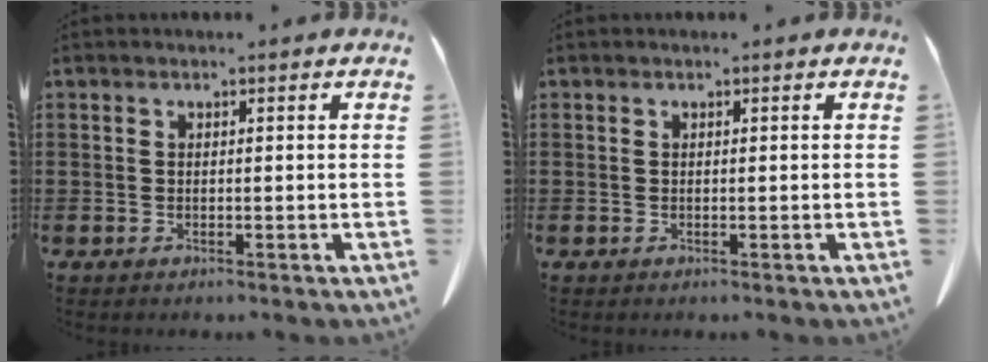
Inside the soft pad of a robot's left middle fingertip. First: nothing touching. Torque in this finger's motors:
{"motor_torque": [-0.24, 0.24, -0.03, 0.00]}